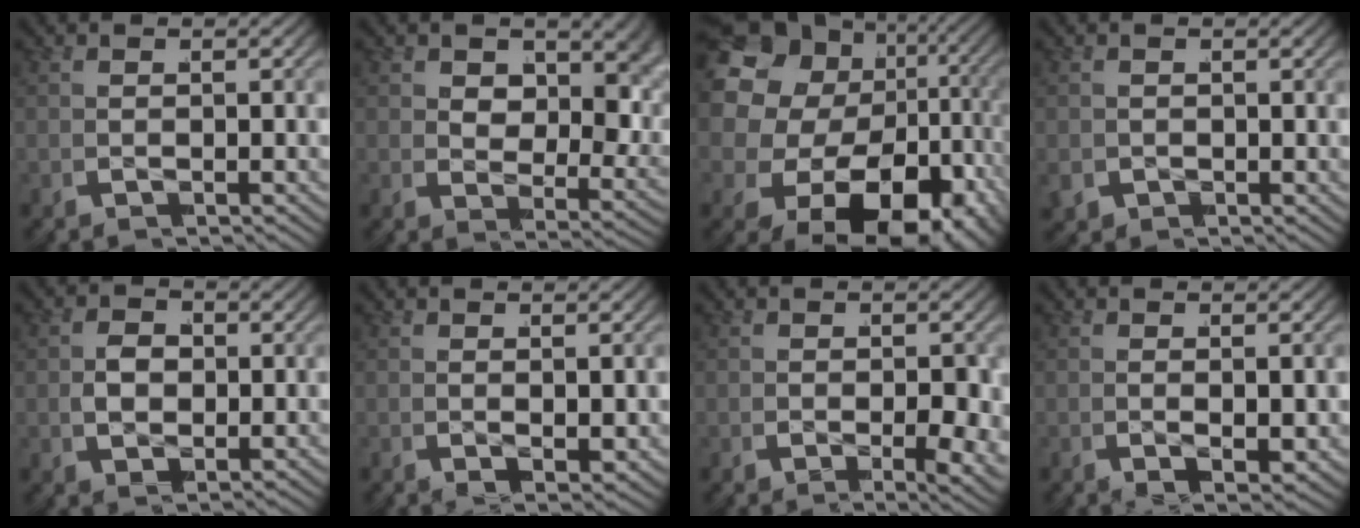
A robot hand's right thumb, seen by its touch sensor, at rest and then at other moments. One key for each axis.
{"total": 7.9, "fx": 0.0, "fy": 5.0, "fz": 6.2, "tx": -0.101, "ty": -0.033, "tz": 0.017}
{"total": 19.4, "fx": 0.7, "fy": 14.1, "fz": 13.3, "tx": -0.266, "ty": -0.031, "tz": 0.020}
{"total": 1.3, "fx": -0.1, "fy": 1.3, "fz": 0.2, "tx": -0.005, "ty": -0.003, "tz": 0.003}
{"total": 3.5, "fx": -0.1, "fy": 2.6, "fz": 2.2, "tx": -0.045, "ty": -0.011, "tz": 0.003}
{"total": 1.2, "fx": 0.1, "fy": 0.7, "fz": 0.9, "tx": -0.017, "ty": -0.007, "tz": 0.004}
{"total": 4.9, "fx": -1.1, "fy": 2.6, "fz": 4.0, "tx": -0.067, "ty": -0.030, "tz": -0.001}
{"total": 1.8, "fx": -0.4, "fy": 1.0, "fz": 1.5, "tx": -0.033, "ty": -0.008, "tz": -0.005}